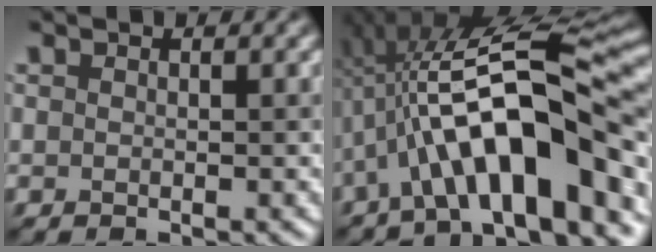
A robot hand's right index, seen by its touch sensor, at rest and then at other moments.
{"total": 12.6, "force": [-3.2, 4.1, 11.5], "torque": [-0.176, 0.027, -0.056]}